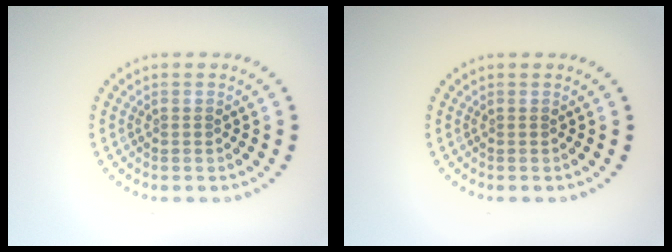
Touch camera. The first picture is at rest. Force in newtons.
{"total": 0.0}